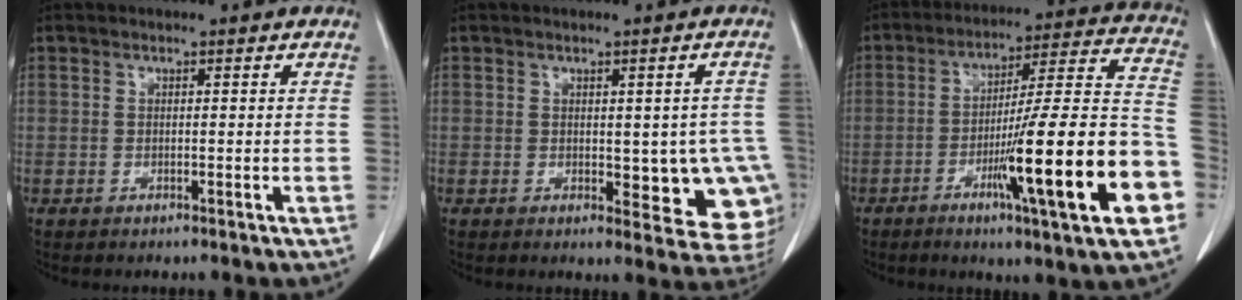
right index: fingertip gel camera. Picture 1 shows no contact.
{"total": 9.4, "force": [-1.3, 4.5, 8.2], "torque": [-0.074, 0.003, -0.006]}
{"total": 22.3, "force": [-7.7, 0.5, 20.9], "torque": [-0.271, -0.003, -0.119]}